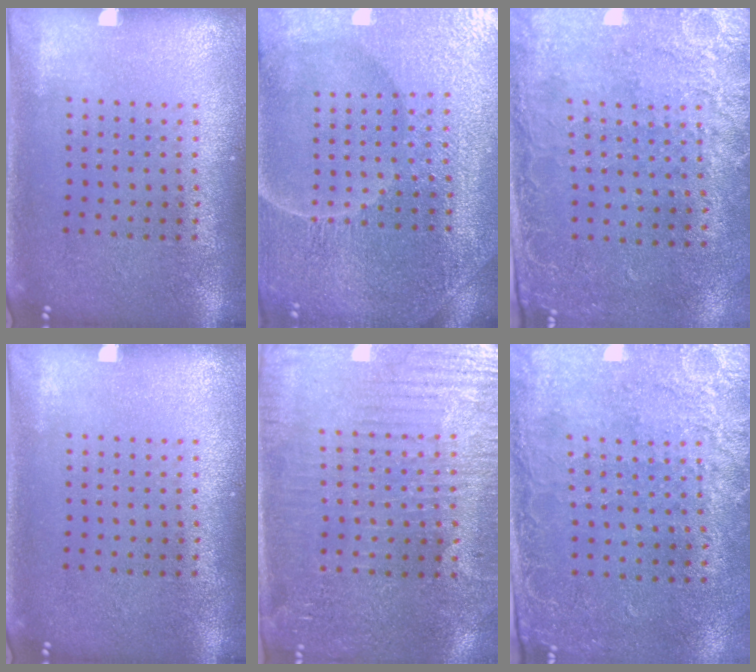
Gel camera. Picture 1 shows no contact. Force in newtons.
{"total": 5.3, "press": 5.0, "slide": 1.8}
{"total": 2.7, "press": 2.2, "slide": 1.5}
{"total": 0.0}
{"total": 3.7, "press": 3.5, "slide": 1.2}
{"total": 2.7, "press": 2.2, "slide": 1.5}